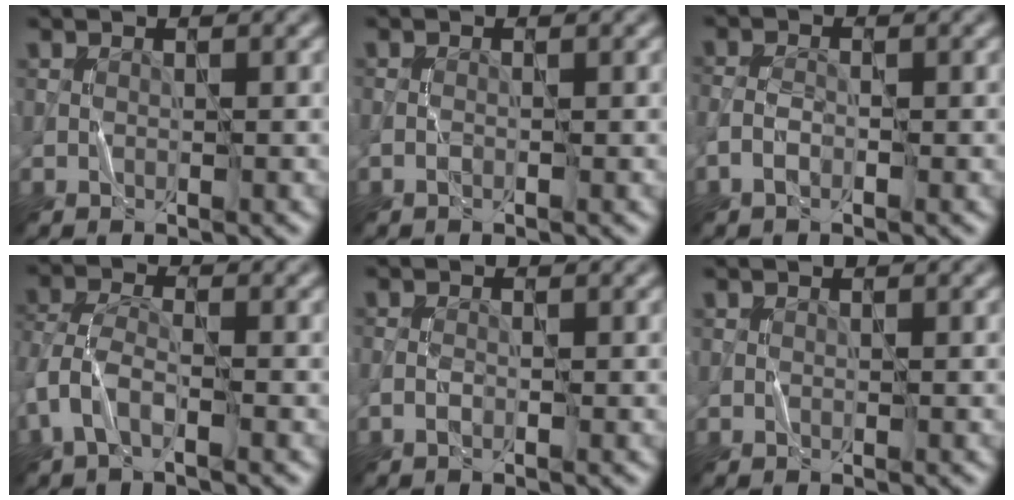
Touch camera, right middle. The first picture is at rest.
{"total": 0.0}
{"total": 1.3, "force": [-0.8, 0.6, 0.8], "torque": [-0.017, 0.003, -0.021]}
{"total": 3.6, "force": [-1.9, 1.6, 2.6], "torque": [-0.065, 0.003, -0.046]}
{"total": 0.6, "force": [-0.4, 0.2, 0.3], "torque": [-0.011, 0.001, -0.012]}
{"total": 0.0}